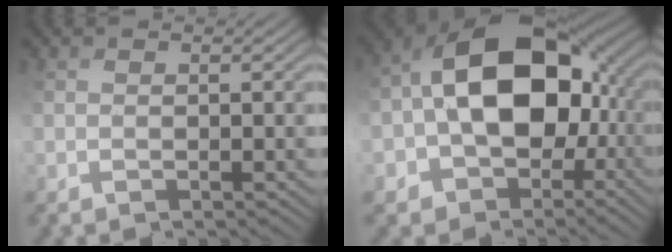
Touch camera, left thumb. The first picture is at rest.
{"total": 14.7, "force": [-0.4, 10.2, 10.5], "torque": [-0.179, 0.022, -0.017]}